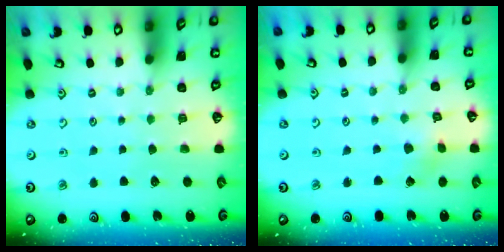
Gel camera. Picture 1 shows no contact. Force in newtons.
{"total": 2.2, "press": 2.2, "slide": 0.2}